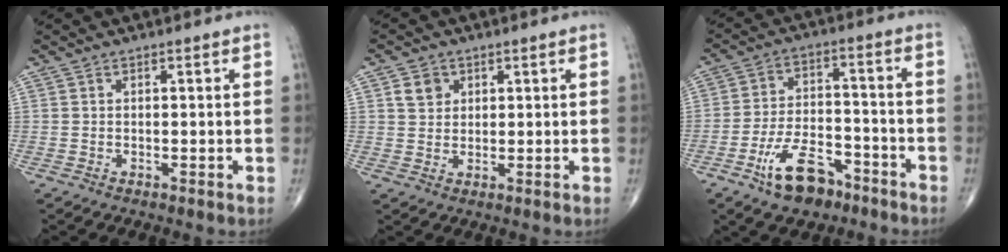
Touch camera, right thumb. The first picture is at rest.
{"total": 3.8, "force": [1.6, 3.1, 1.4], "torque": [-0.010, -0.005, 0.028]}
{"total": 11.3, "force": [-7.0, 5.8, 6.7], "torque": [-0.102, 0.048, -0.122]}